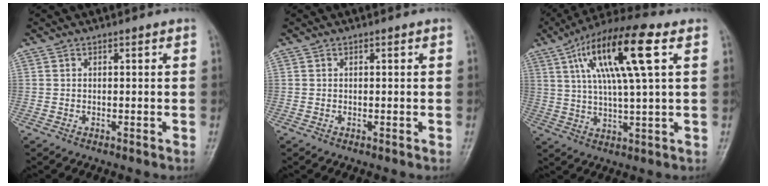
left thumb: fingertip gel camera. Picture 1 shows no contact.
{"total": 0.0}
{"total": 16.6, "force": [5.9, 3.4, 15.1], "torque": [-0.281, 0.009, 0.098]}